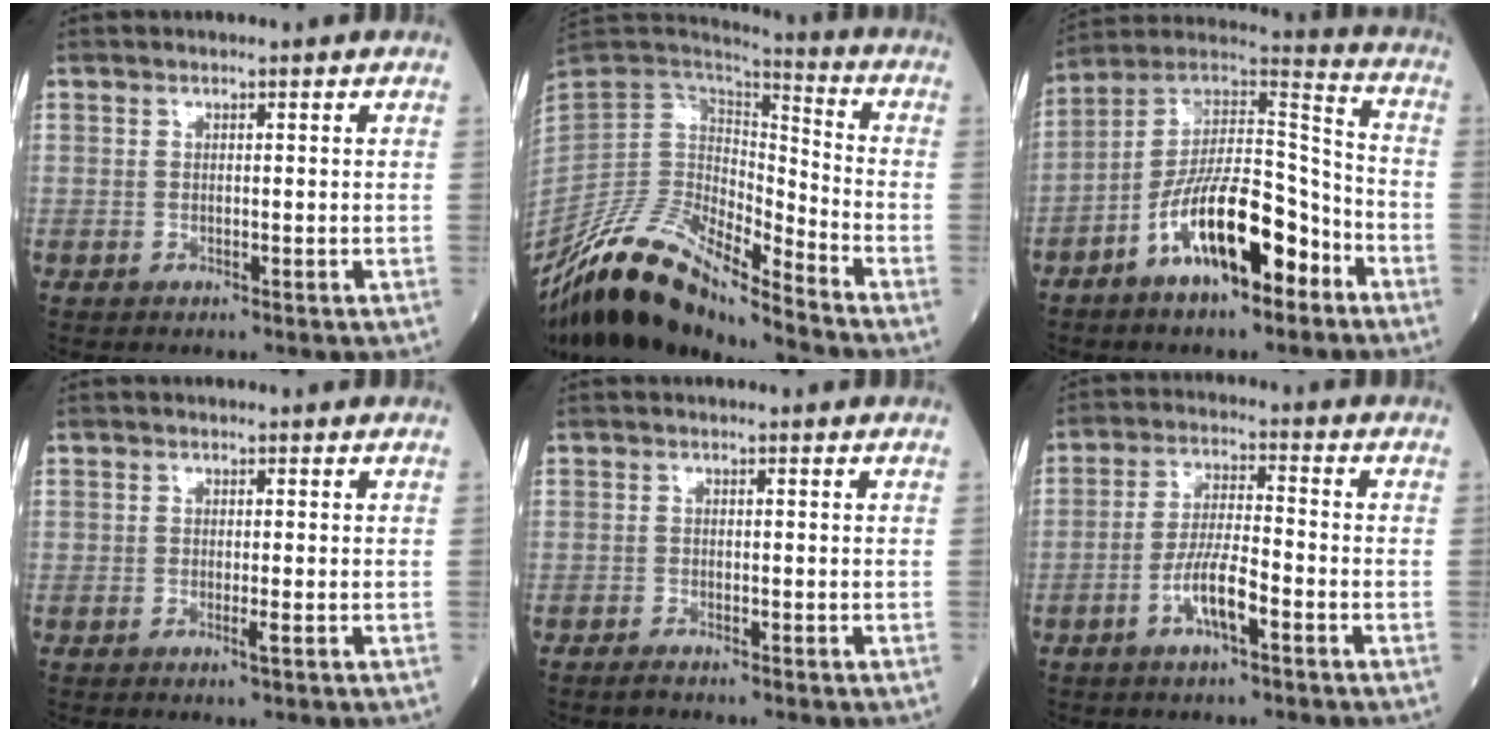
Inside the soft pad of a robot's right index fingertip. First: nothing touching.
{"total": 18.7, "force": [-15.3, 3.9, 9.9], "torque": [-0.188, 0.012, -0.289]}
{"total": 16.0, "force": [-7.7, 5.0, 13.1], "torque": [-0.233, 0.018, -0.130]}
{"total": 1.1, "force": [-0.4, 0.0, 1.0], "torque": [-0.019, -0.002, -0.008]}
{"total": 1.1, "force": [-1.0, 0.1, 0.3], "torque": [-0.008, 0.000, -0.018]}
{"total": 6.8, "force": [-3.1, 1.2, 6.0], "torque": [-0.119, 0.003, -0.060]}